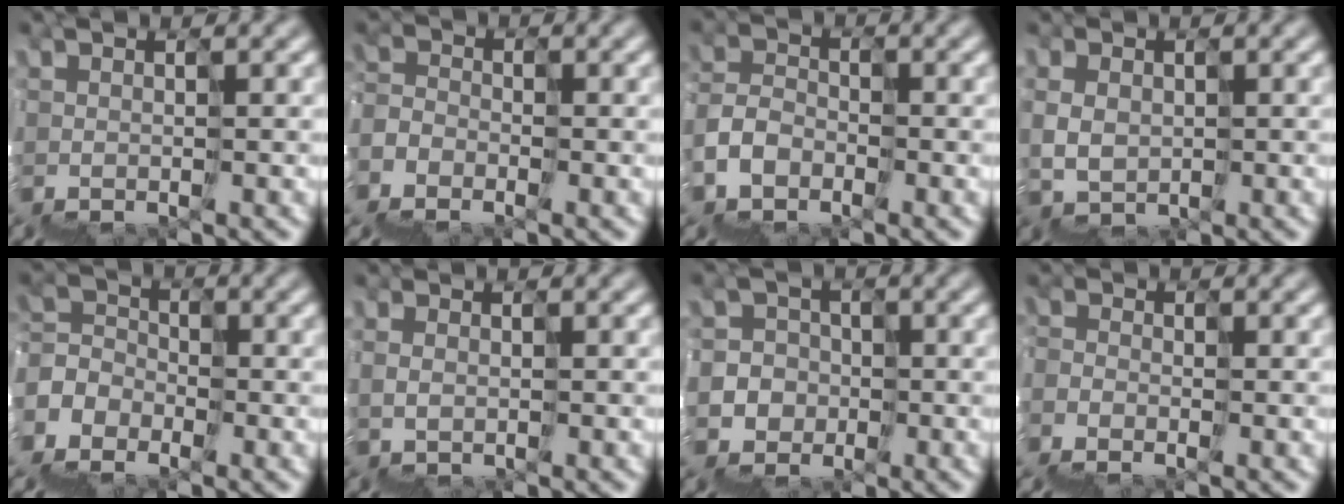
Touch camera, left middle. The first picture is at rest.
{"total": 5.5, "force": [-4.9, 1.6, -2.0], "torque": [0.045, -0.001, -0.077]}
{"total": 3.4, "force": [-2.6, 0.7, -2.0], "torque": [0.040, 0.009, -0.057]}
{"total": 1.7, "force": [0.2, 1.7, 0.1], "torque": [0.016, 0.013, 0.013]}
{"total": 6.2, "force": [-5.2, 3.0, -1.8], "torque": [0.041, -0.003, -0.093]}
{"total": 0.8, "force": [-0.5, 0.6, -0.4], "torque": [0.021, 0.002, -0.005]}
{"total": 4.9, "force": [-2.1, 4.3, -1.1], "torque": [0.031, 0.006, -0.050]}
{"total": 3.5, "force": [-3.2, 1.4, 0.0], "torque": [0.010, -0.007, -0.054]}